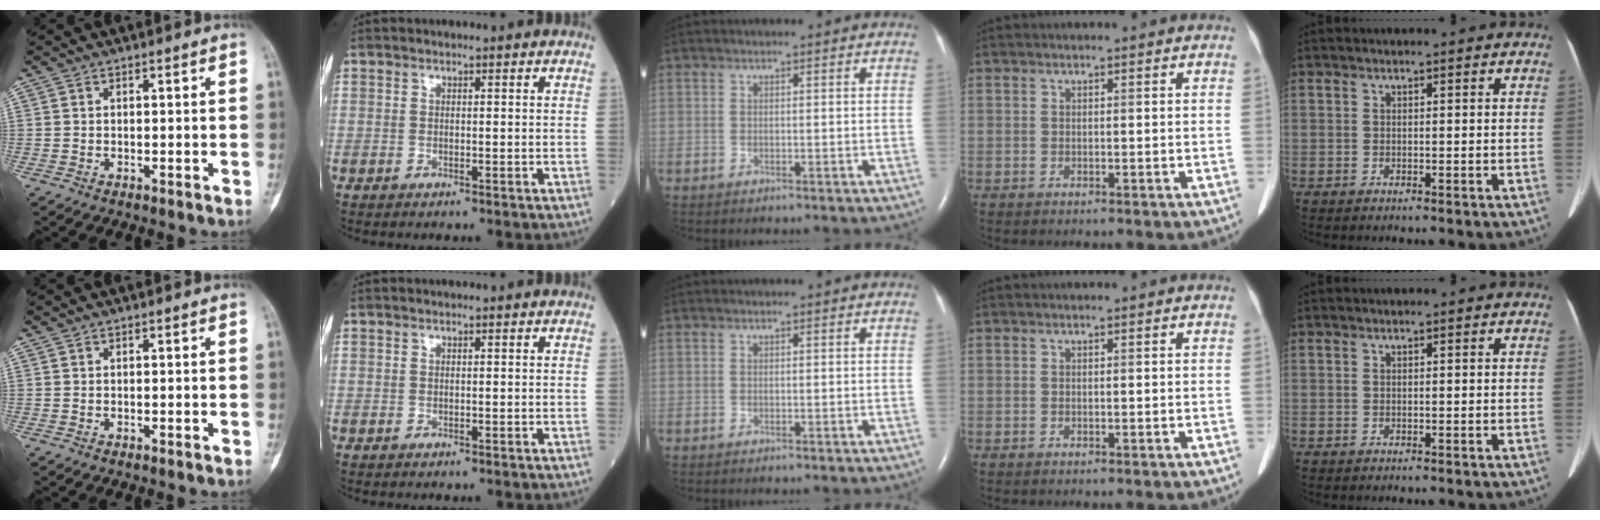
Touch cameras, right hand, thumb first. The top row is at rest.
{}